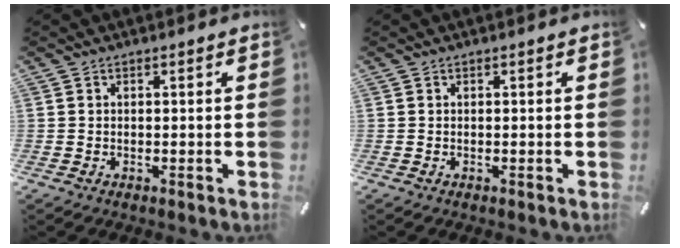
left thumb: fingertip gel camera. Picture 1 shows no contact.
{"total": 0.0}